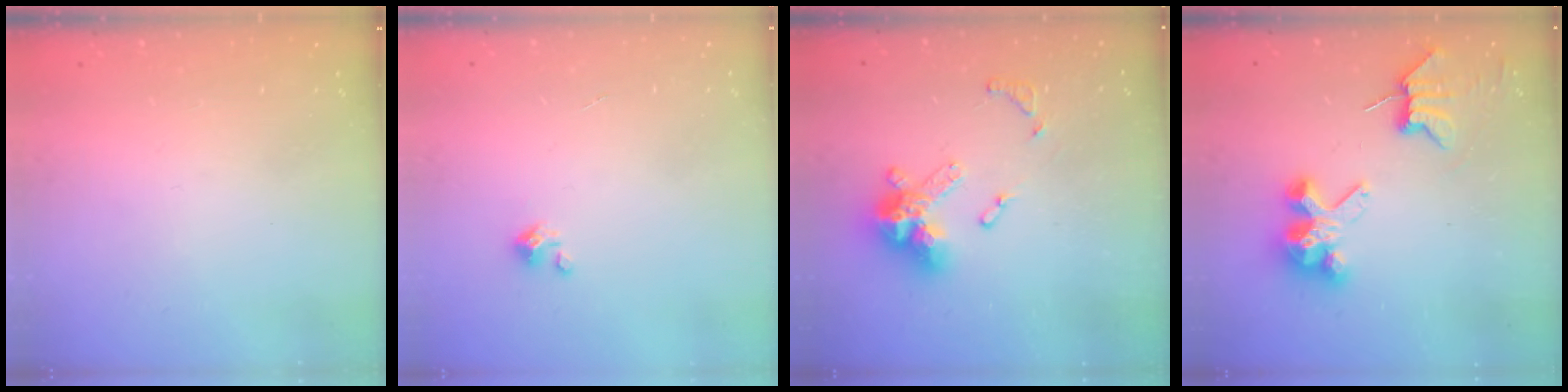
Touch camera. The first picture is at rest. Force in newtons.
{"total": 1.5, "press": 1.5, "slide": 0.1}
{"total": 14.7, "press": 14.6, "slide": 1.6}
{"total": 6.6, "press": 6.6, "slide": 0.7}